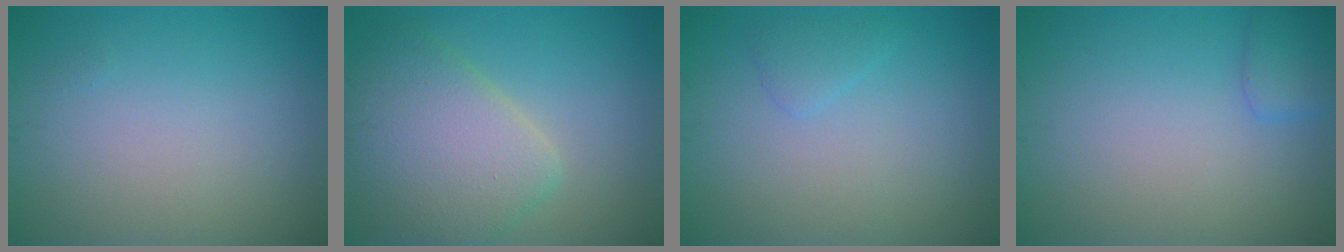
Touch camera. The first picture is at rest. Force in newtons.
{"total": 6.8, "press": 6.8, "slide": 0.4}
{"total": 1.1, "press": 1.1, "slide": 0.1}
{"total": 1.7, "press": 1.7, "slide": 0.1}